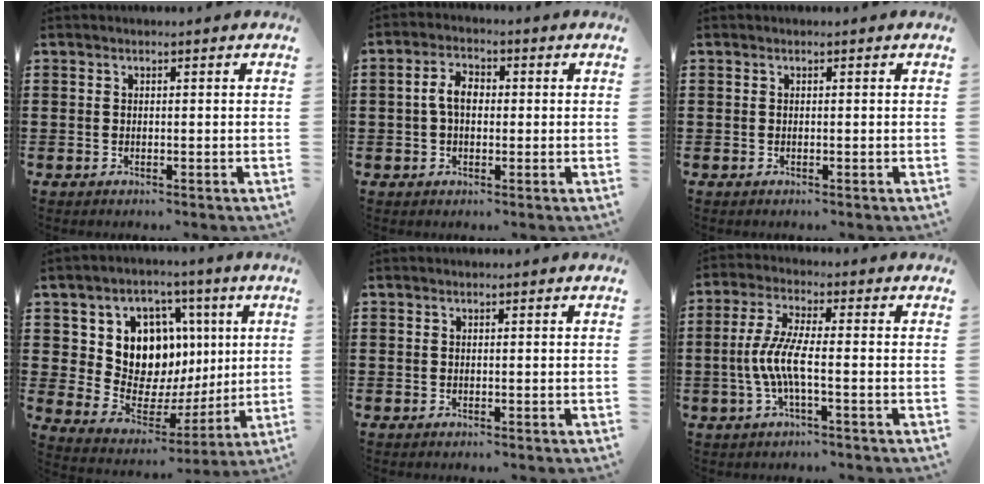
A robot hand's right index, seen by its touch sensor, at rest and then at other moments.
{"total": 4.4, "force": [0.1, 2.6, 3.5], "torque": [-0.080, 0.007, -0.002]}
{"total": 0.0}
{"total": 11.4, "force": [4.0, 9.2, 5.4], "torque": [-0.121, -0.025, 0.083]}
{"total": 0.0}
{"total": 6.4, "force": [-1.6, 1.1, 6.1], "torque": [-0.151, -0.019, -0.040]}